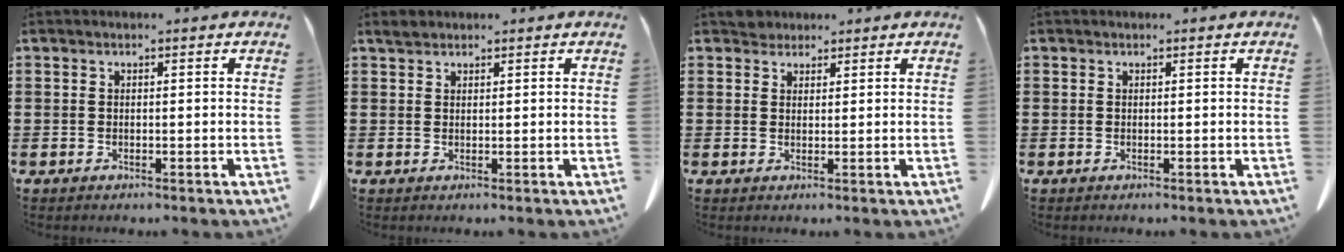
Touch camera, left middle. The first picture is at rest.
{"total": 1.6, "force": [1.4, 0.6, 0.5], "torque": [-0.014, 0.004, 0.027]}
{"total": 2.2, "force": [2.0, 0.9, 0.1], "torque": [-0.001, 0.001, 0.038]}
{"total": 0.0}